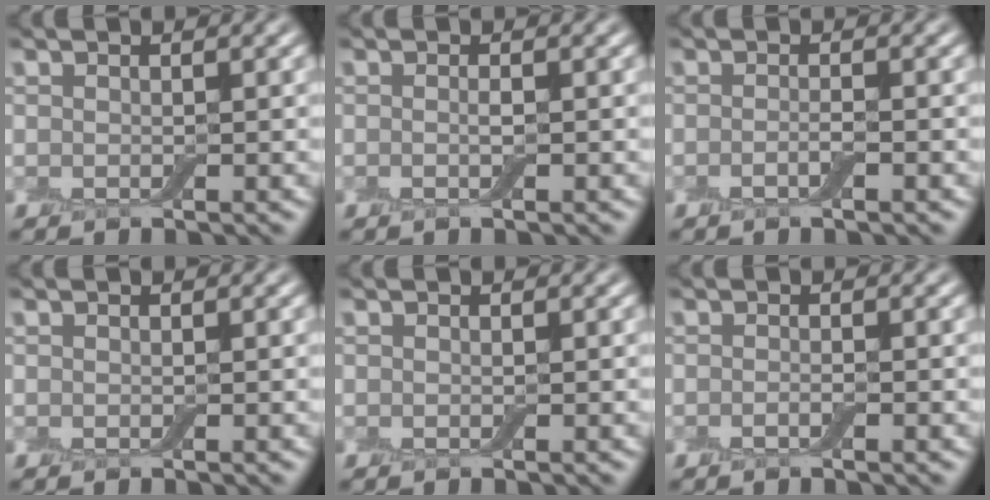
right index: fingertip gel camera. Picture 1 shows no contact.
{"total": 0.8, "force": [-0.1, 0.1, 0.8], "torque": [-0.014, -0.001, -0.003]}
{"total": 1.2, "force": [-0.5, 0.2, 1.1], "torque": [-0.019, -0.002, -0.012]}
{"total": 0.0}
{"total": 0.0}
{"total": 0.9, "force": [-0.4, 0.1, 0.7], "torque": [-0.013, -0.002, -0.008]}